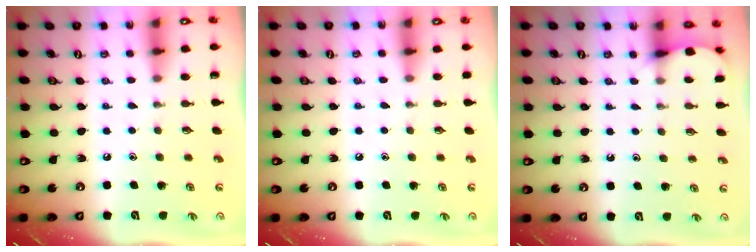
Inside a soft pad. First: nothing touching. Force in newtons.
{"total": 3.0, "press": 2.9, "slide": 0.5}
{"total": 3.9, "press": 3.9, "slide": 0.3}